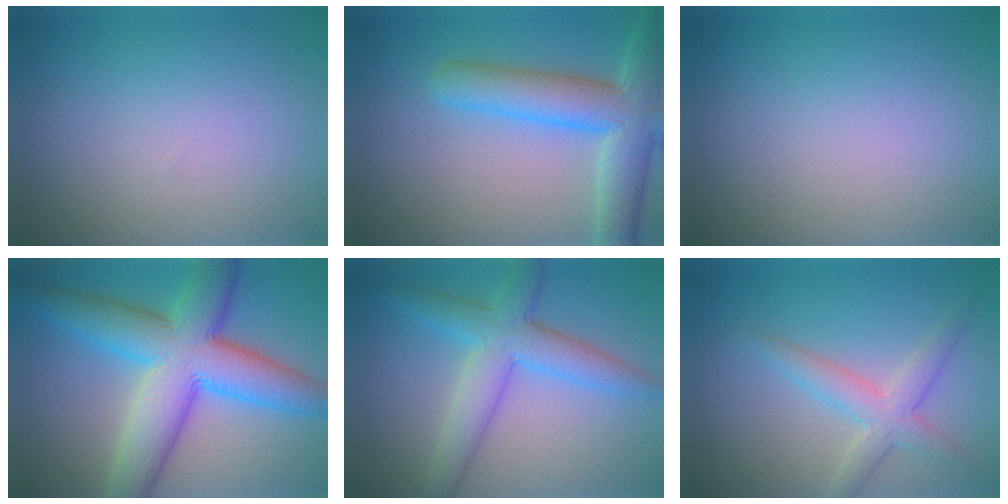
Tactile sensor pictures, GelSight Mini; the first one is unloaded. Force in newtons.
{"total": 7.5, "press": 7.5, "slide": 0.4}
{"total": 0.0}
{"total": 11.3, "press": 11.3, "slide": 0.2}
{"total": 5.7, "press": 5.7, "slide": 0.2}
{"total": 3.4, "press": 3.4, "slide": 0.0}